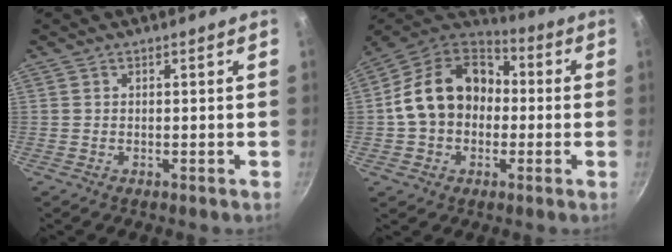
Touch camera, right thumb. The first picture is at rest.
{"total": 17.7, "force": [0.1, 13.7, 11.3], "torque": [-0.167, 0.042, -0.010]}